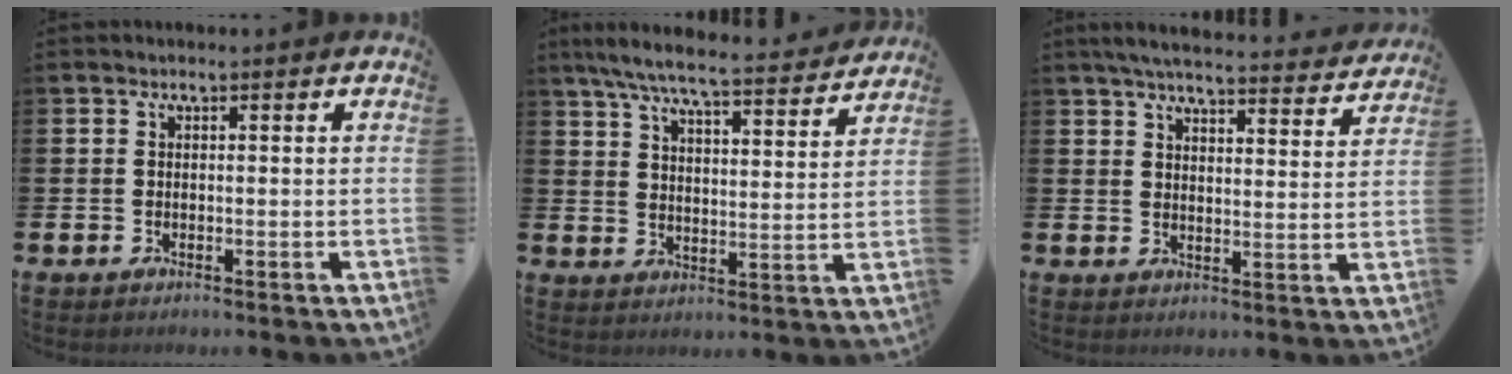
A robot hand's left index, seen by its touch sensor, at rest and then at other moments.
{"total": 8.0, "force": [7.3, 0.6, 3.1], "torque": [-0.080, -0.047, 0.127]}
{"total": 5.7, "force": [5.5, 0.6, 1.6], "torque": [-0.039, -0.038, 0.094]}